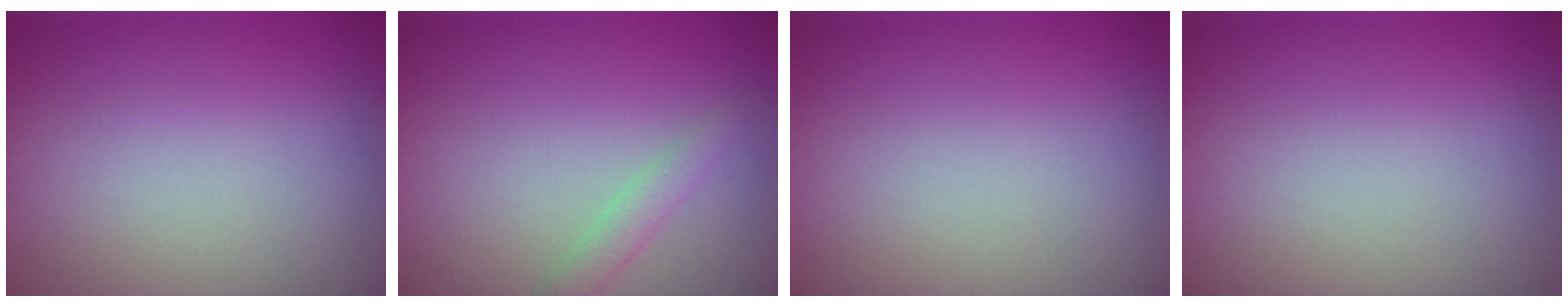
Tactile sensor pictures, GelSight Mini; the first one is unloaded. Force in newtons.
{"total": 1.4, "press": 1.4, "slide": 0.0}
{"total": 0.0}
{"total": 0.0}